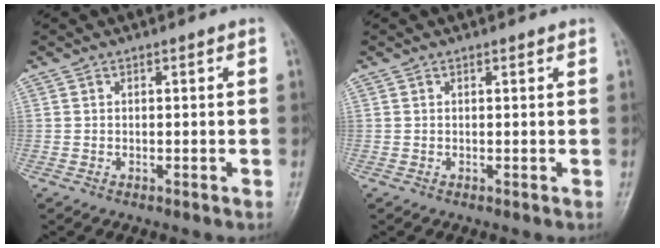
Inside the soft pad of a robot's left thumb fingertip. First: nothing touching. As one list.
[{"total": 0.5, "force": [0.5, 0.1, 0.2], "torque": [-0.005, -0.001, 0.005]}]